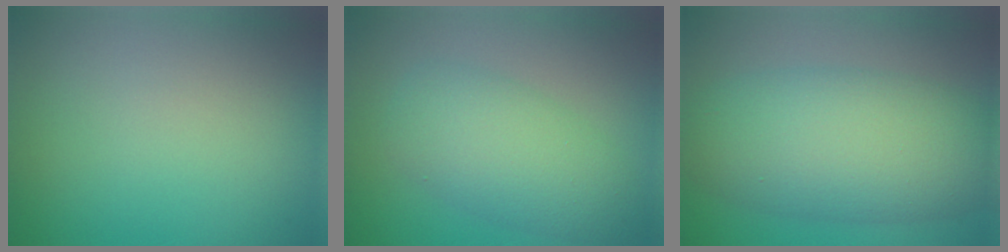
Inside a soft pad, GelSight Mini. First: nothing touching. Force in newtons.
{"total": 5.7, "press": 5.7, "slide": 0.1}
{"total": 9.6, "press": 9.6, "slide": 0.3}